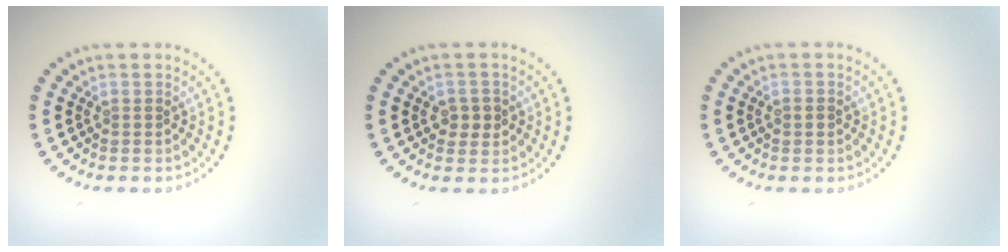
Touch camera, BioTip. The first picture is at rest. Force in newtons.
{"total": 1.9, "press": 1.8, "slide": 0.3}
{"total": 1.0, "press": 1.0, "slide": 0.2}